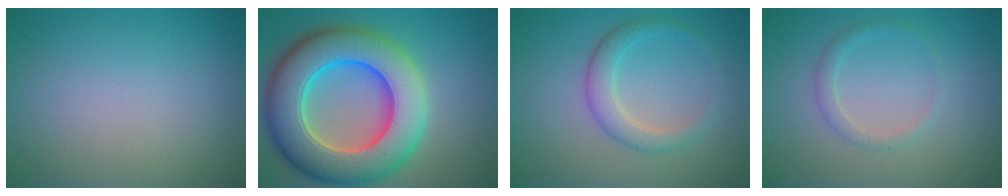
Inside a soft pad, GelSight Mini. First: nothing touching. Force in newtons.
{"total": 13.2, "press": 13.1, "slide": 2.1}
{"total": 2.9, "press": 2.9, "slide": 0.1}
{"total": 1.5, "press": 1.5, "slide": 0.1}